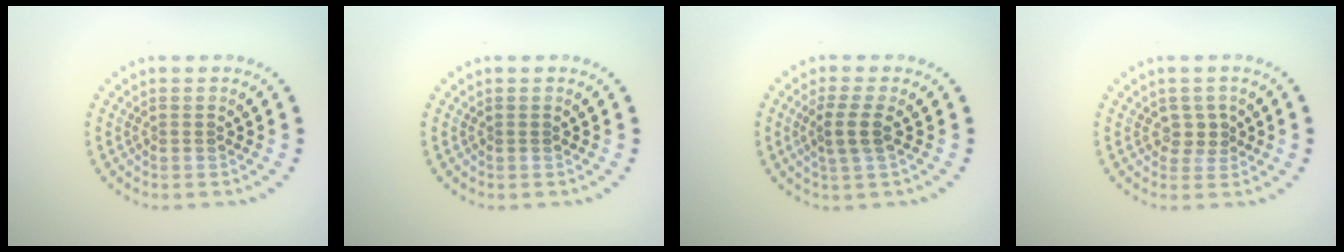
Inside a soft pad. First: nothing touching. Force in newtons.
{"total": 0.0}
{"total": 2.2, "press": 1.8, "slide": 1.2}
{"total": 1.7, "press": 1.3, "slide": 1.0}